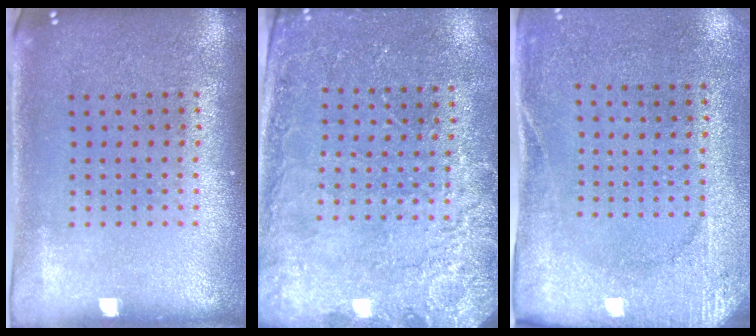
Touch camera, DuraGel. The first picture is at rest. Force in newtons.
{"total": 2.5, "press": 2.4, "slide": 0.5}
{"total": 2.7, "press": 2.2, "slide": 1.5}